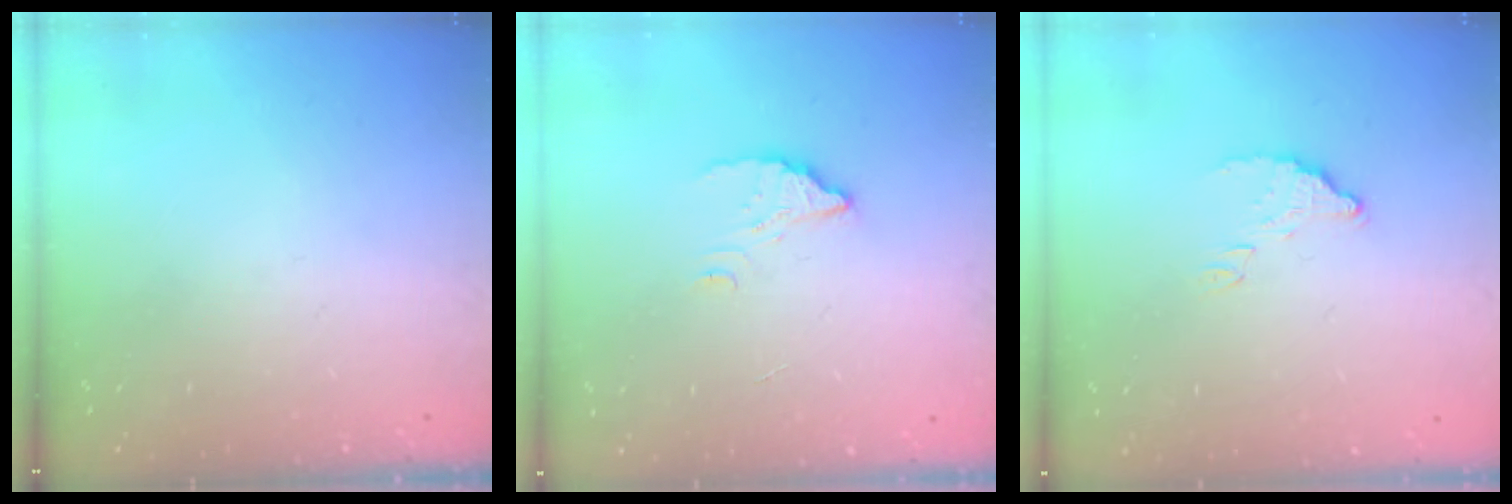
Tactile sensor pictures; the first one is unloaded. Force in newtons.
{"total": 3.0, "press": 3.0, "slide": 0.1}
{"total": 4.3, "press": 4.3, "slide": 0.1}